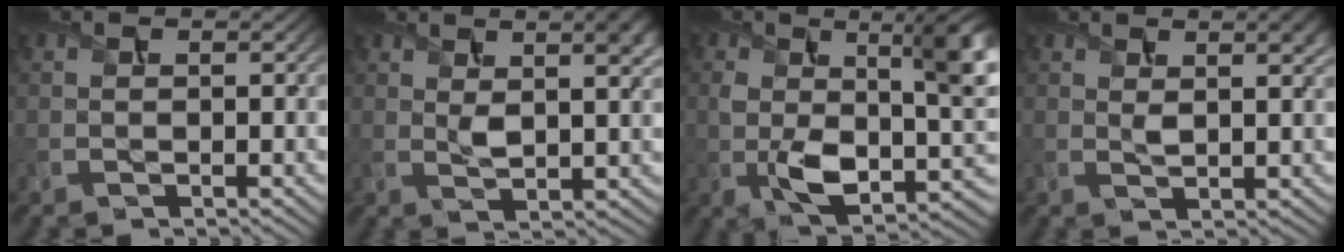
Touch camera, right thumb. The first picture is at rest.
{"total": 5.4, "force": [2.2, 2.1, 4.4], "torque": [-0.075, 0.004, 0.039]}
{"total": 11.8, "force": [0.3, 5.9, 10.1], "torque": [-0.171, -0.020, 0.009]}
{"total": 3.3, "force": [1.6, 1.1, 2.6], "torque": [-0.048, 0.000, 0.029]}